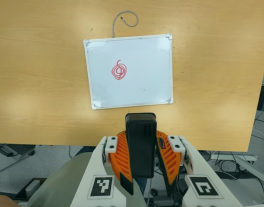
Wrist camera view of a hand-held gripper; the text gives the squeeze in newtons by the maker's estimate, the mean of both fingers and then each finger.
{"total": 11.5, "left": 9.2, "right": 13.9}